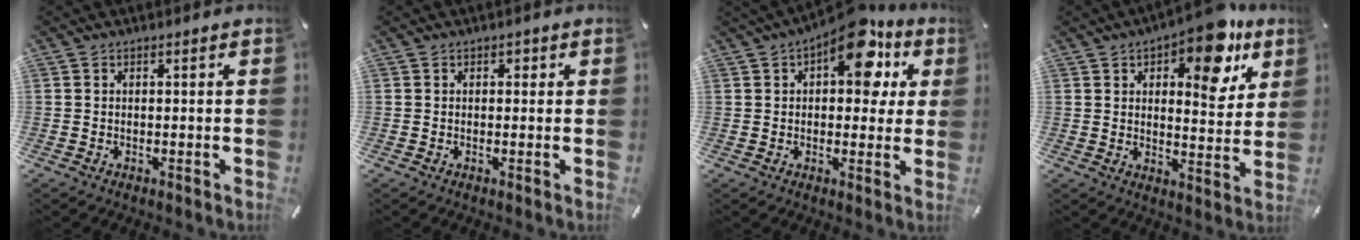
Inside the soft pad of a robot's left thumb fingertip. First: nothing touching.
{"total": 1.0, "force": [0.2, 1.0, 0.3], "torque": [0.000, 0.004, -0.001]}
{"total": 14.3, "force": [7.4, 7.2, 9.9], "torque": [-0.134, -0.035, 0.123]}
{"total": 14.1, "force": [8.8, 6.3, 9.0], "torque": [-0.099, -0.058, 0.142]}